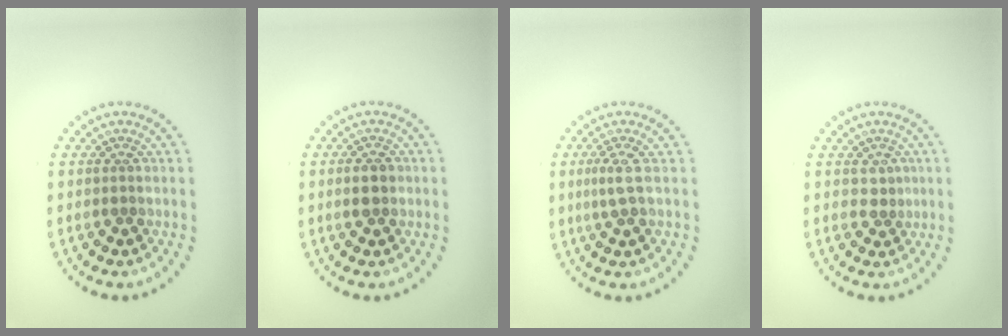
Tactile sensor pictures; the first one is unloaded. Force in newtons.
{"total": 2.3, "press": 2.3, "slide": 0.0}
{"total": 1.5, "press": 1.3, "slide": 0.9}
{"total": 1.0, "press": 0.8, "slide": 0.5}